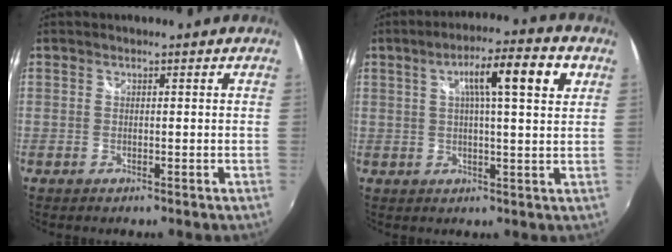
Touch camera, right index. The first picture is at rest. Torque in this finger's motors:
{"motor_torque": [0.41, 0.24, 0.58, 0.11]}